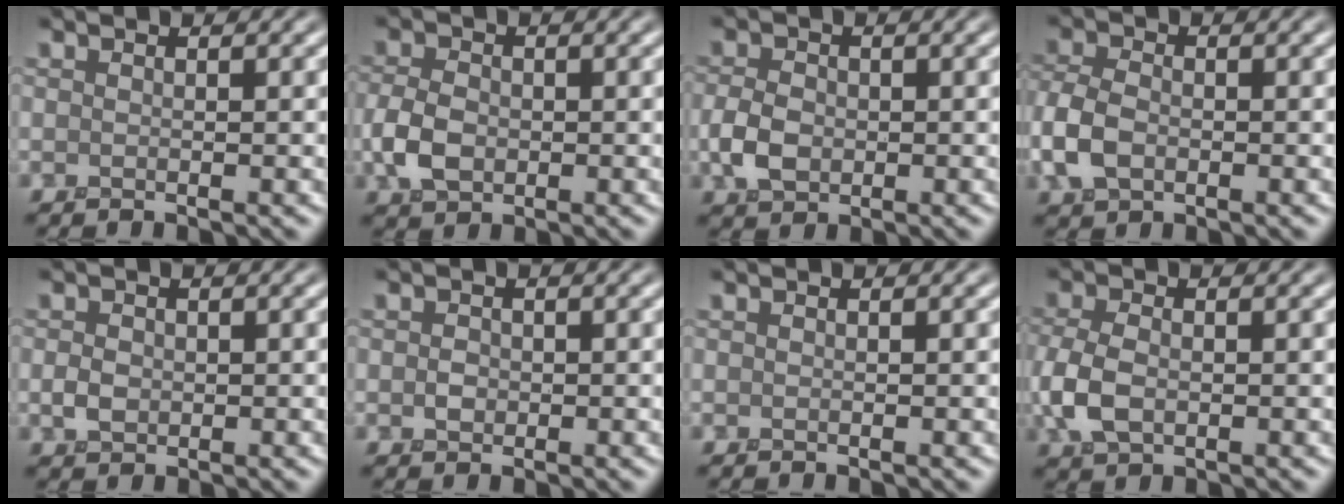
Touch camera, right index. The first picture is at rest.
{"total": 3.3, "force": [-0.7, 2.4, 2.2], "torque": [-0.053, -0.001, -0.018]}
{"total": 2.9, "force": [-0.5, 2.2, 1.9], "torque": [-0.043, 0.001, -0.015]}
{"total": 4.1, "force": [-1.2, 2.7, 2.8], "torque": [-0.074, 0.002, -0.033]}
{"total": 1.4, "force": [-0.1, 1.2, 0.8], "torque": [-0.018, 0.000, -0.006]}
{"total": 1.0, "force": [-0.1, 0.9, 0.4], "torque": [-0.009, 0.000, -0.005]}
{"total": 0.0}
{"total": 3.6, "force": [-0.6, 2.3, 2.7], "torque": [-0.074, -0.002, -0.015]}